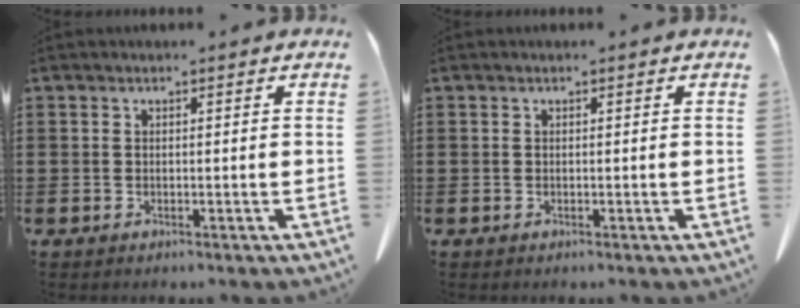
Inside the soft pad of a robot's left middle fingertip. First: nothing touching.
{"total": 0.0}